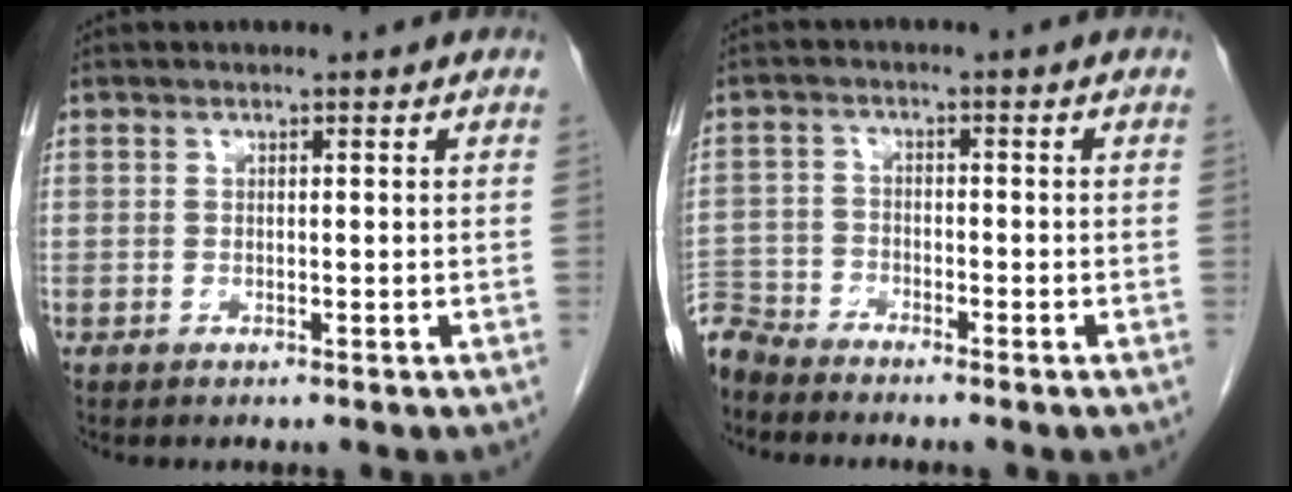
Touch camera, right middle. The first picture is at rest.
{"total": 5.2, "force": [-5.2, 0.7, 0.1], "torque": [0.001, -0.005, -0.102]}